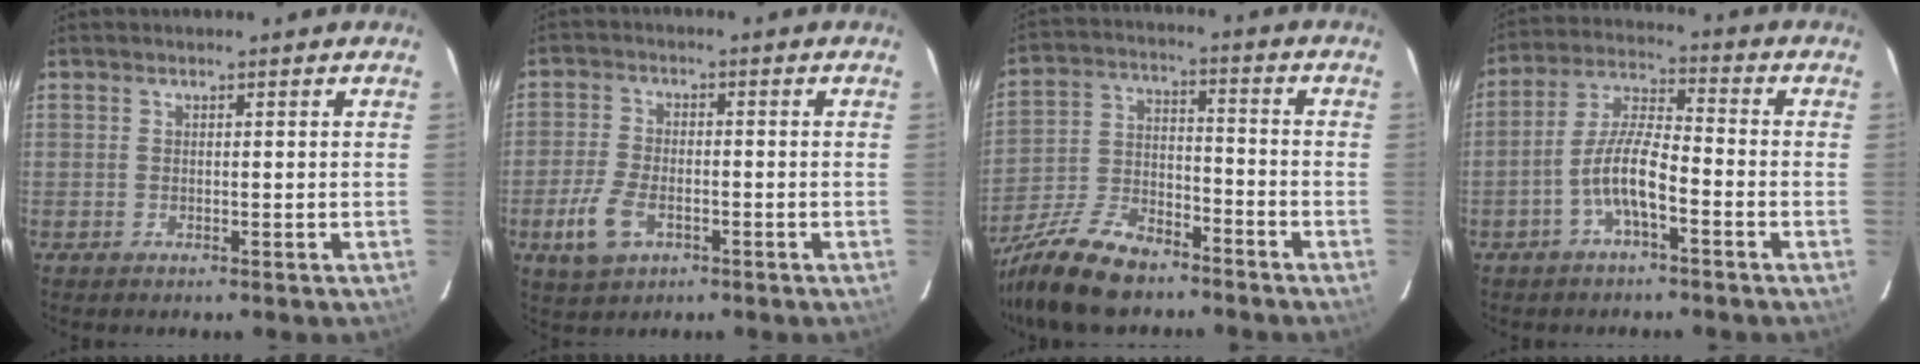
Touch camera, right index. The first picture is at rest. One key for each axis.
{"total": 7.4, "fx": -3.2, "fy": 4.2, "fz": 5.2, "tx": -0.124, "ty": -0.005, "tz": -0.057}
{"total": 16.8, "fx": -13.0, "fy": 6.2, "fz": 8.7, "tx": -0.198, "ty": -0.014, "tz": -0.238}
{"total": 8.1, "fx": -3.7, "fy": 2.0, "fz": 6.9, "tx": -0.148, "ty": 0.011, "tz": -0.071}